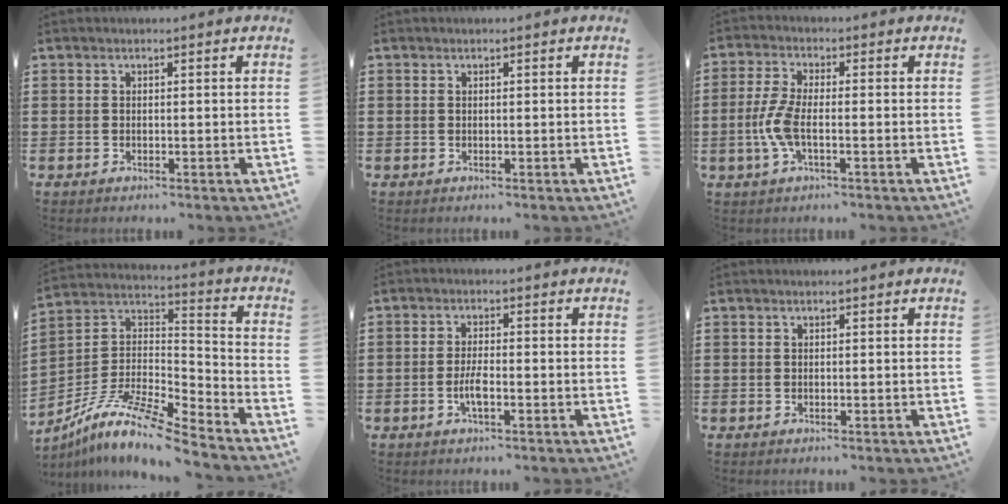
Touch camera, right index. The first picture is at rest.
{"total": 0.0}
{"total": 5.3, "force": [-1.3, 2.0, 4.7], "torque": [-0.125, -0.010, -0.035]}
{"total": 11.1, "force": [-9.2, 1.4, 6.1], "torque": [-0.125, 0.007, -0.186]}
{"total": 3.1, "force": [-1.3, 0.6, 2.7], "torque": [-0.062, -0.004, -0.028]}
{"total": 0.0}